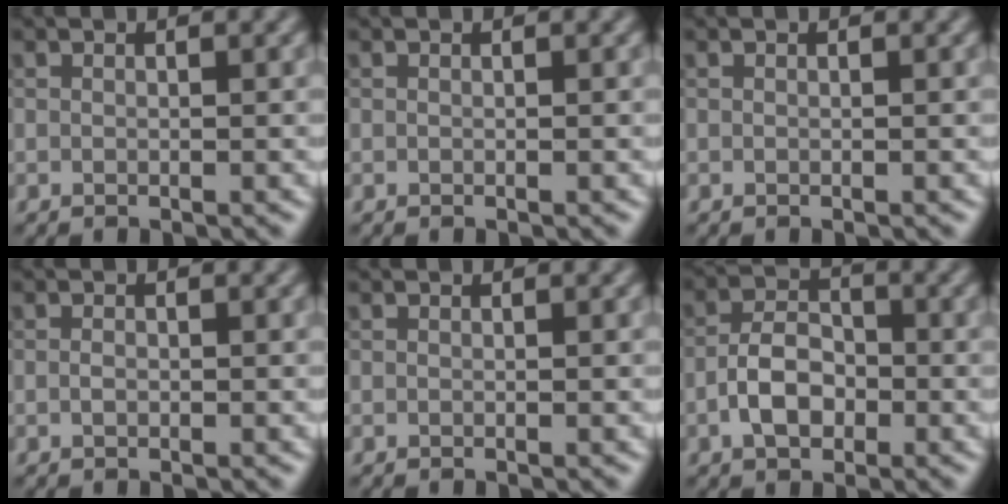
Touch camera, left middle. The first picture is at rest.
{"total": 0.0}
{"total": 0.0}
{"total": 0.6, "force": [-0.2, 0.4, 0.5], "torque": [-0.010, 0.001, -0.003]}
{"total": 0.0}
{"total": 4.0, "force": [-1.5, 2.4, 2.7], "torque": [-0.047, 0.008, -0.032]}